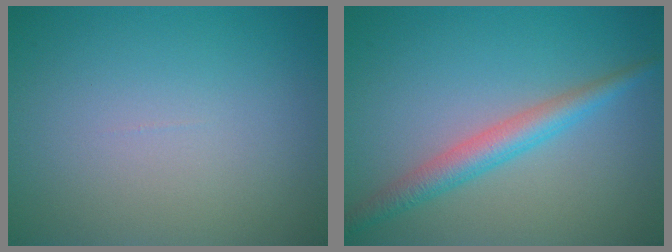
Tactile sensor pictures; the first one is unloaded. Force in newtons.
{"total": 3.2, "press": 3.2, "slide": 0.2}